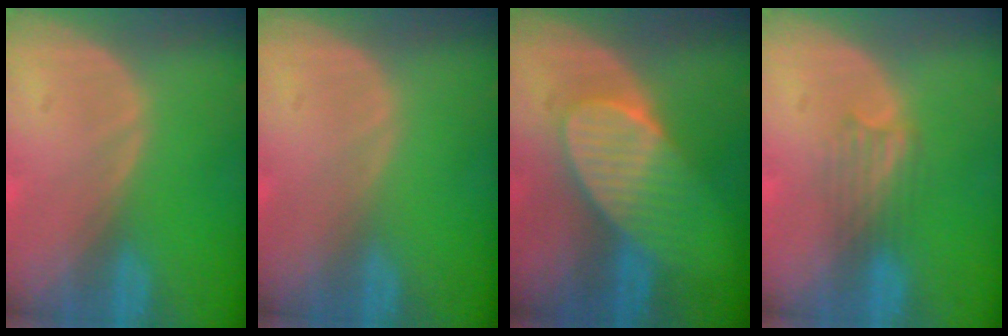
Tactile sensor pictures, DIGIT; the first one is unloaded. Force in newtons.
{"total": 0.0}
{"total": 7.0, "press": 7.0, "slide": 0.4}
{"total": 3.2, "press": 2.9, "slide": 1.4}